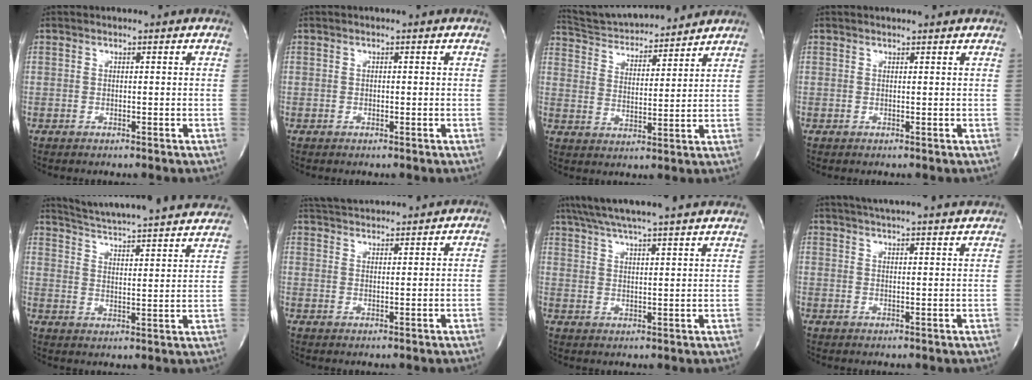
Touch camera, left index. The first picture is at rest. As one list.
[{"total": 0.6, "force": [-0.6, 0.1, 0.0], "torque": [-0.001, -0.006, -0.010]}, {"total": 14.6, "force": [13.9, 2.3, 4.1], "torque": [-0.070, 0.019, 0.224]}, {"total": 1.7, "force": [1.7, 0.1, 0.2], "torque": [-0.010, 0.001, 0.015]}, {"total": 28.7, "force": [26.7, 2.4, 10.2], "torque": [-0.166, -0.059, 0.335]}, {"total": 9.9, "force": [9.5, 1.1, 2.6], "torque": [-0.055, 0.023, 0.144]}, {"total": 26.0, "force": [23.2, 1.4, 11.6], "torque": [-0.200, 0.012, 0.309]}, {"total": 18.4, "force": [16.9, 1.4, 7.1], "torque": [-0.117, 0.012, 0.219]}]